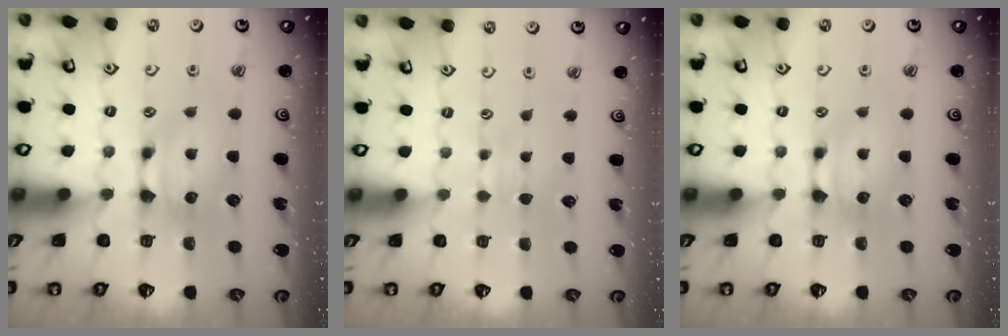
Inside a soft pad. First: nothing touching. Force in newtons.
{"total": 2.8, "press": 2.7, "slide": 0.4}
{"total": 0.0}